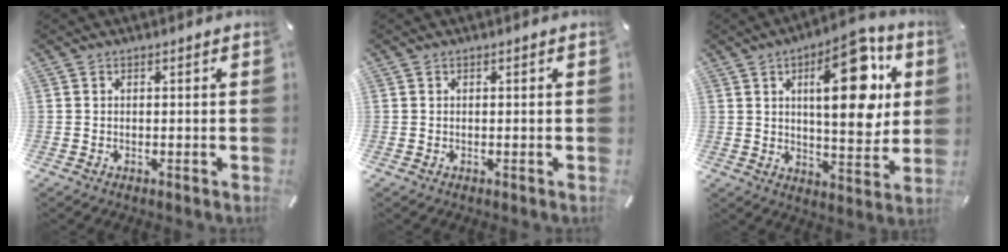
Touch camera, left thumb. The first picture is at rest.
{"total": 0.0}
{"total": 20.3, "force": [6.8, 8.3, 17.3], "torque": [-0.242, -0.025, 0.097]}